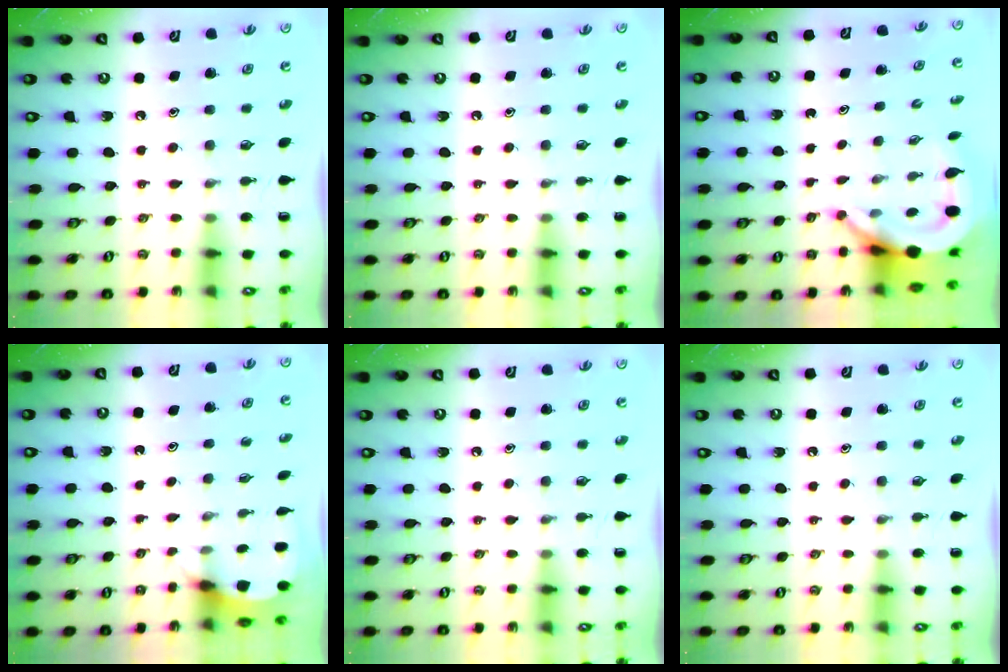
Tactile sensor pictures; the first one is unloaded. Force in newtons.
{"total": 0.0}
{"total": 7.6, "press": 7.5, "slide": 1.1}
{"total": 2.5, "press": 2.5, "slide": 0.1}
{"total": 0.0}
{"total": 0.0}